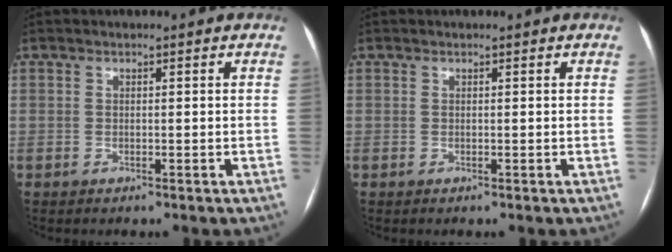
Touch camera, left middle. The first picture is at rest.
{"total": 0.0}